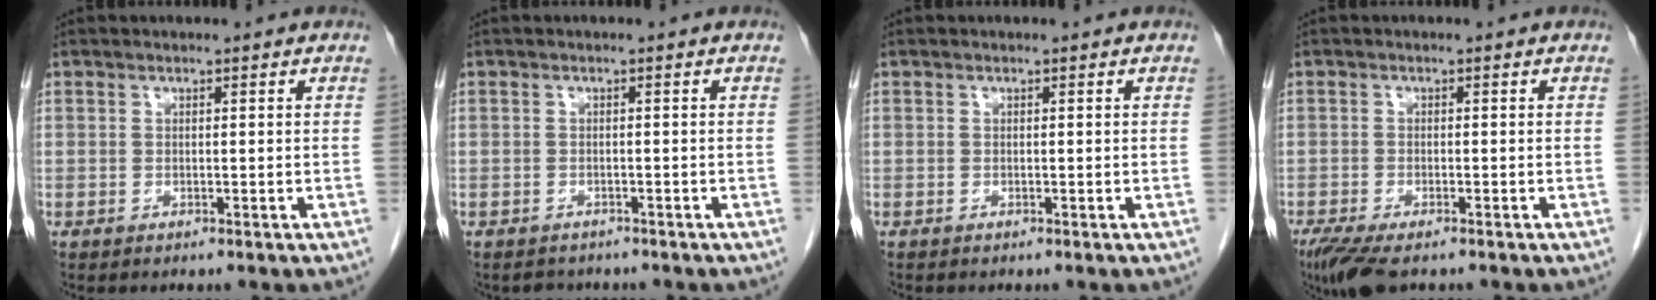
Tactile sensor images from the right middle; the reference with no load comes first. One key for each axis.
{"total": 2.2, "fx": -2.0, "fy": 1.0, "fz": -0.1, "tx": -0.004, "ty": -0.001, "tz": -0.030}
{"total": 0.0}
{"total": 6.6, "fx": -4.9, "fy": 1.8, "fz": 4.1, "tx": -0.071, "ty": -0.016, "tz": -0.081}